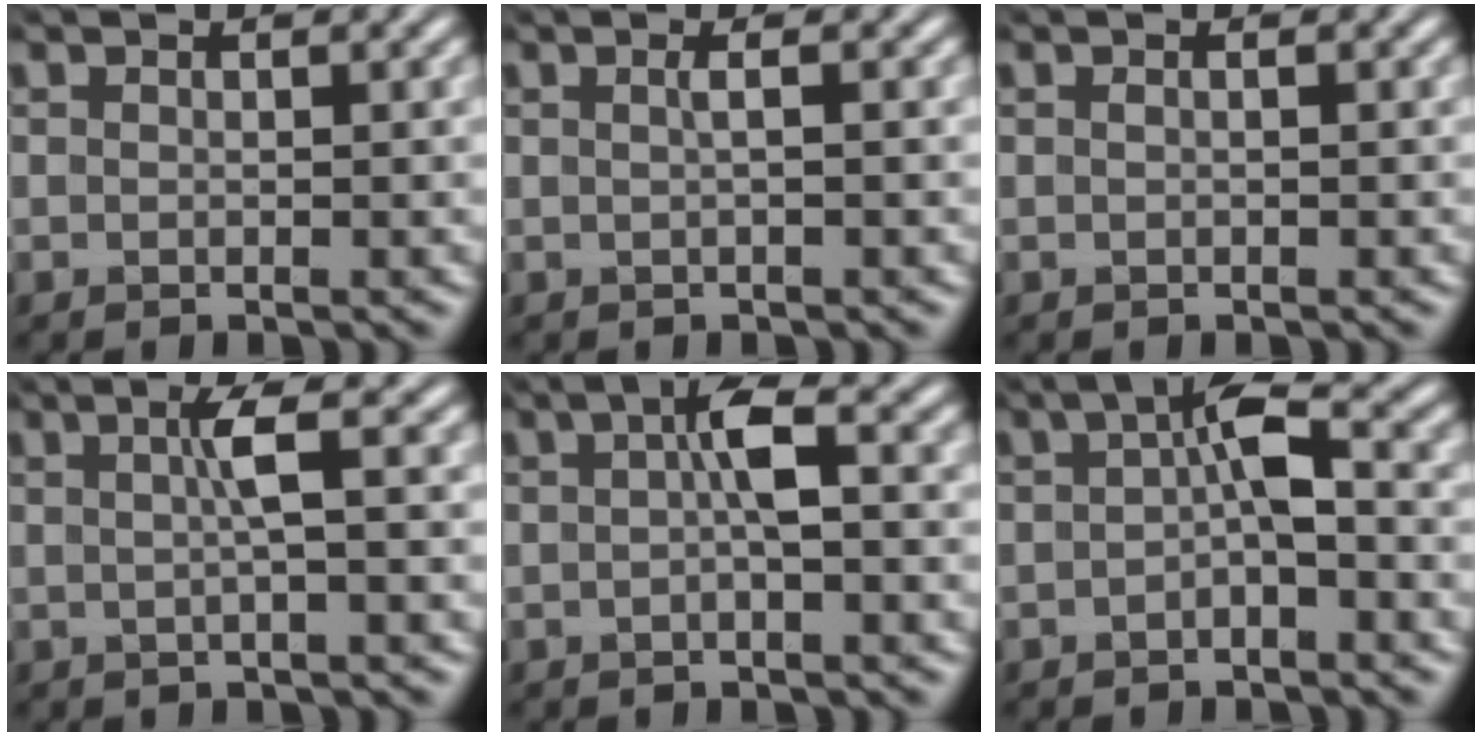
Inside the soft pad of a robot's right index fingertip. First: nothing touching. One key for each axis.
{"total": 1.3, "fx": 0.1, "fy": 0.1, "fz": 1.3, "tx": -0.017, "ty": 0.004, "tz": 0.003}
{"total": 0.5, "fx": 0.1, "fy": 0.2, "fz": 0.5, "tx": -0.011, "ty": 0.000, "tz": 0.003}
{"total": 2.7, "fx": 0.7, "fy": 0.1, "fz": 2.7, "tx": -0.044, "ty": 0.010, "tz": 0.010}
{"total": 3.1, "fx": 0.5, "fy": 0.5, "fz": 3.0, "tx": -0.053, "ty": 0.009, "tz": 0.005}
{"total": 3.2, "fx": 0.2, "fy": 0.7, "fz": 3.1, "tx": -0.052, "ty": 0.004, "tz": 0.001}